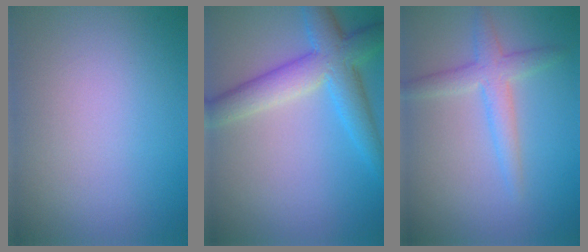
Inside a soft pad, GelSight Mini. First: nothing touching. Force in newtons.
{"total": 6.2, "press": 6.2, "slide": 0.3}
{"total": 2.9, "press": 2.9, "slide": 0.0}